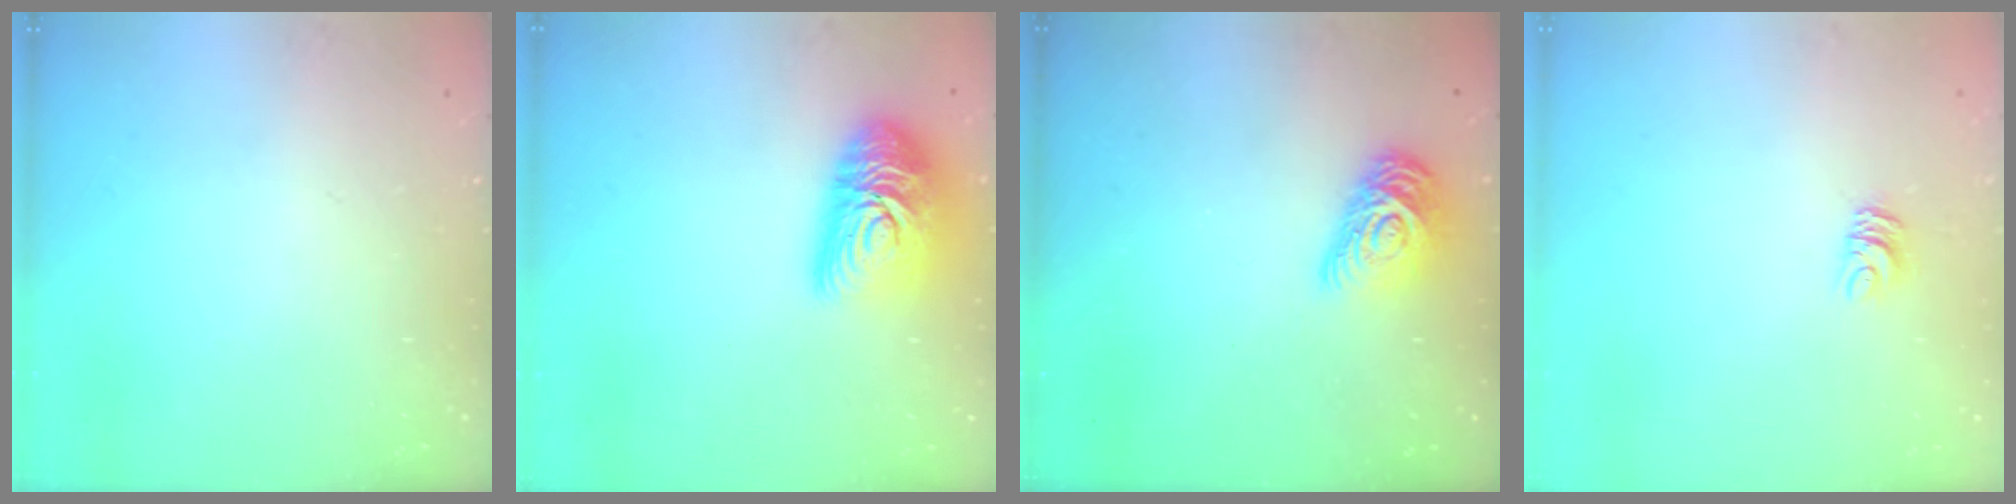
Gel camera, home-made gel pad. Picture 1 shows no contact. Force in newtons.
{"total": 15.6, "press": 15.6, "slide": 1.2}
{"total": 12.2, "press": 12.2, "slide": 0.5}
{"total": 5.3, "press": 5.3, "slide": 0.3}